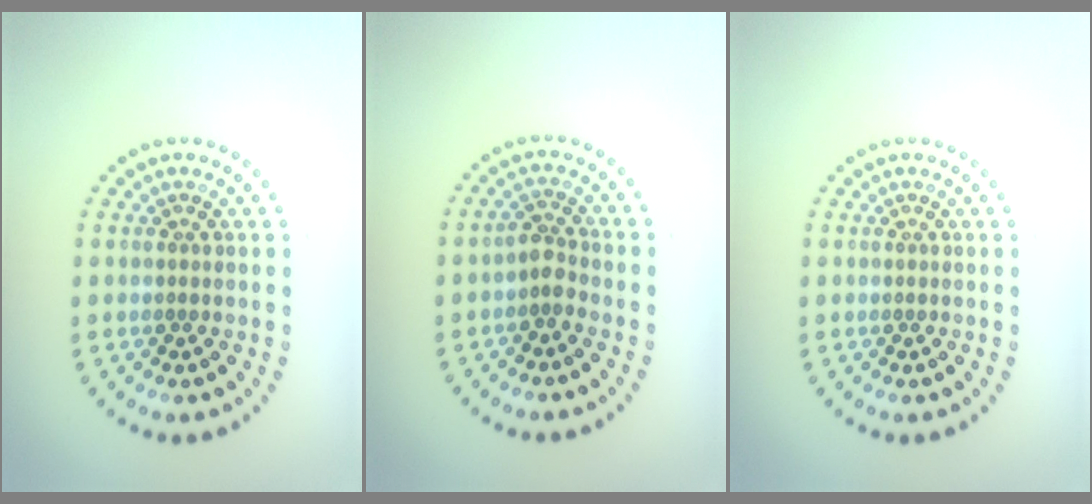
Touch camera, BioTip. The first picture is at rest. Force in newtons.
{"total": 1.7, "press": 1.4, "slide": 1.0}
{"total": 0.0}